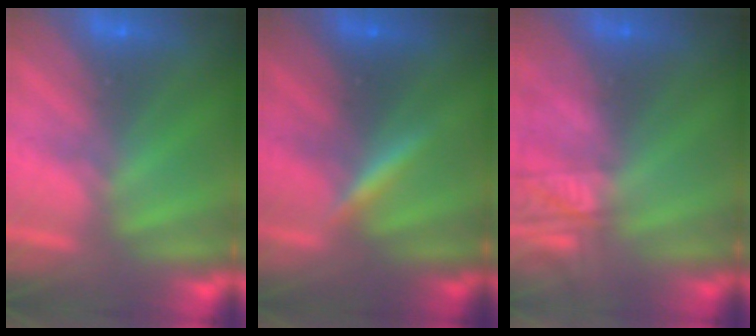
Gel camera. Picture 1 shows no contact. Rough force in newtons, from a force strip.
{"total": 3.2}
{"total": 2.3}